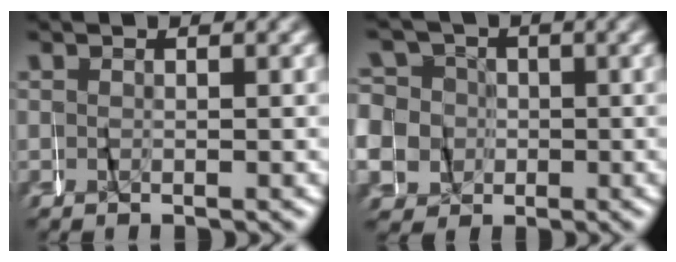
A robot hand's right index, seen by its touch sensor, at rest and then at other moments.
{"total": 11.7, "force": [0.8, 10.9, 4.0], "torque": [-0.108, -0.021, 0.009]}